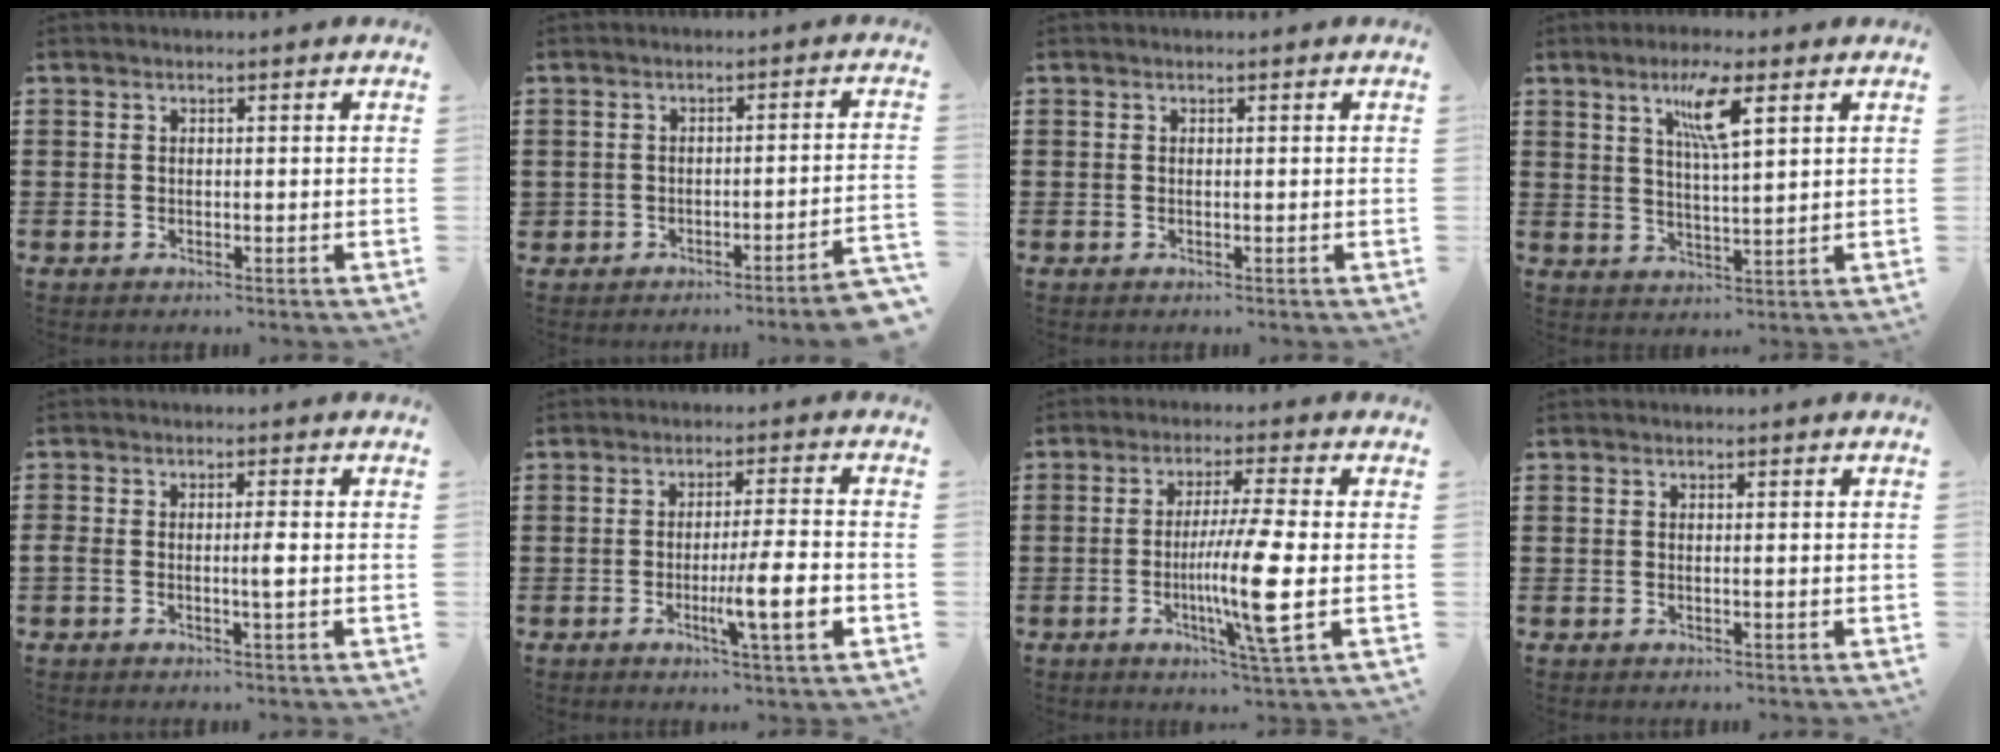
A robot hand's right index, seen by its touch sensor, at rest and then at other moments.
{"total": 2.7, "force": [-2.6, -0.2, 0.8], "torque": [-0.018, -0.004, -0.057]}
{"total": 0.0}
{"total": 6.9, "force": [3.5, 1.1, 5.9], "torque": [-0.117, 0.005, 0.054]}
{"total": 2.2, "force": [-0.7, 0.1, 2.1], "torque": [-0.040, -0.002, -0.015]}
{"total": 8.2, "force": [-2.6, 0.5, 7.8], "torque": [-0.124, -0.008, -0.042]}
{"total": 10.6, "force": [-1.9, -0.3, 10.4], "torque": [-0.197, -0.023, -0.040]}
{"total": 0.0}